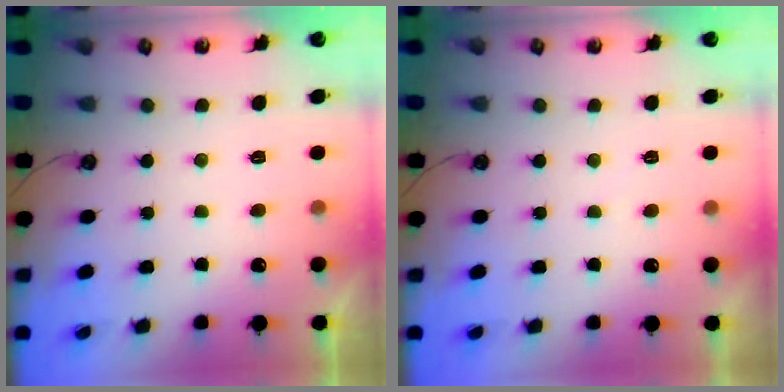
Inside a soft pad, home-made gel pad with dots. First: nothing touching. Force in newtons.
{"total": 2.3, "press": 2.3, "slide": 0.4}